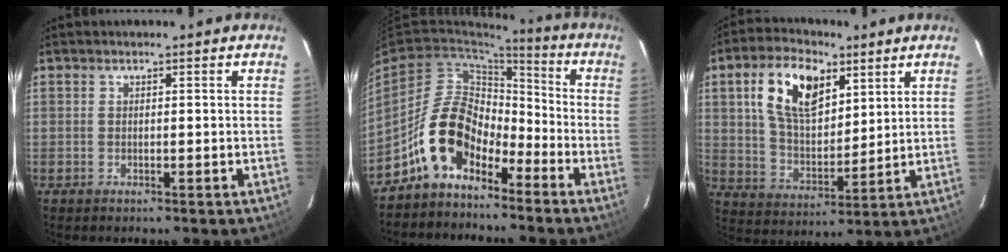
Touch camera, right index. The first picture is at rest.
{"total": 11.8, "force": [-7.6, 6.4, 6.4], "torque": [-0.126, 0.026, -0.143]}
{"total": 13.8, "force": [6.0, 7.7, 9.8], "torque": [-0.182, 0.020, 0.113]}